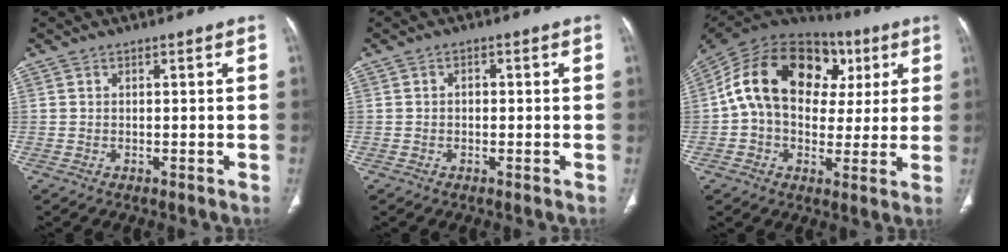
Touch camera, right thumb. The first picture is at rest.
{"total": 1.1, "force": [-0.1, 0.9, 0.7], "torque": [-0.006, 0.006, -0.005]}
{"total": 23.1, "force": [5.4, 16.2, 15.6], "torque": [-0.246, 0.044, 0.082]}